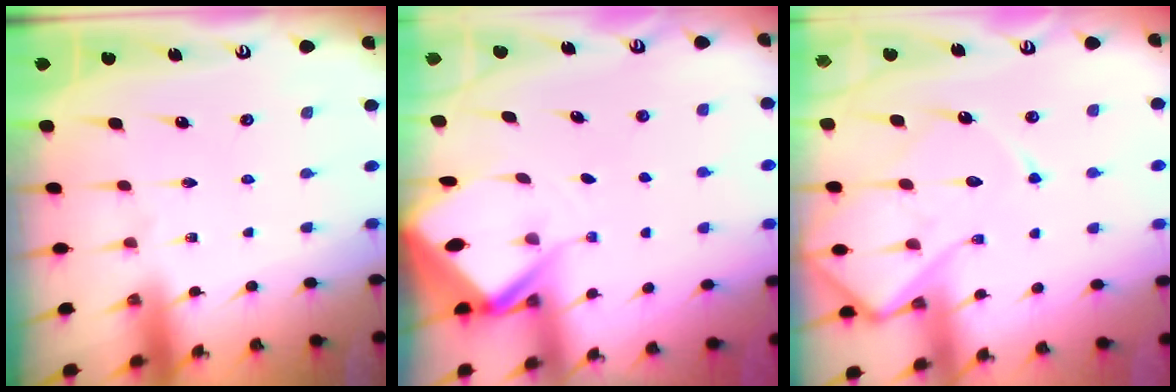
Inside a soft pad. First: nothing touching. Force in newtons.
{"total": 5.1, "press": 5.0, "slide": 0.5}
{"total": 13.8, "press": 13.7, "slide": 1.4}